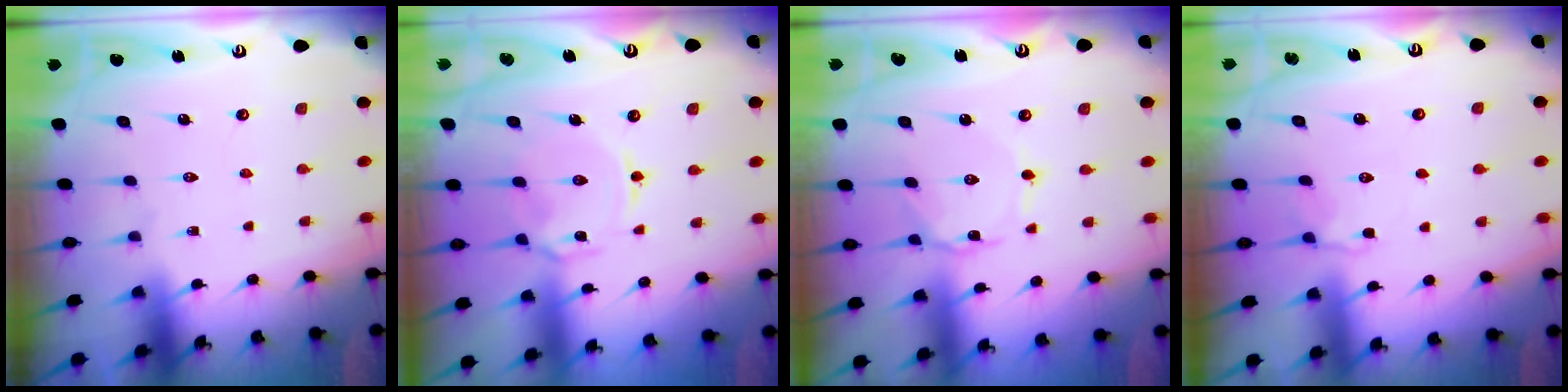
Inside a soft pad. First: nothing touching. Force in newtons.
{"total": 3.5, "press": 3.5, "slide": 0.4}
{"total": 1.4, "press": 1.3, "slide": 0.2}
{"total": 3.6, "press": 3.2, "slide": 1.7}